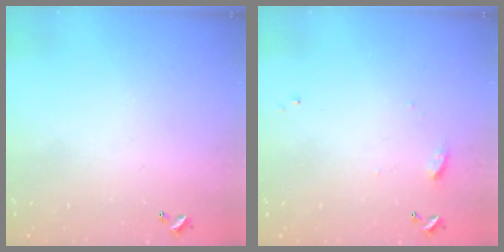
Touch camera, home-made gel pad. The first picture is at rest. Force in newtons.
{"total": 7.2, "press": 7.2, "slide": 0.7}